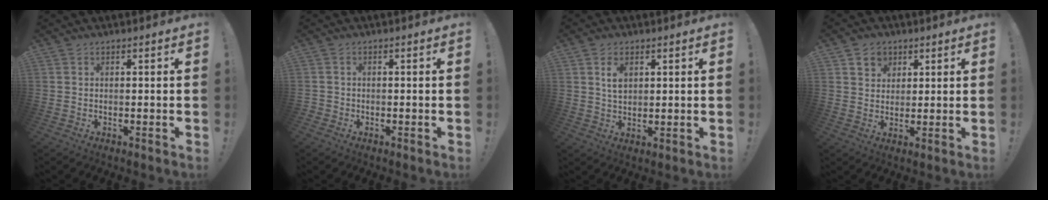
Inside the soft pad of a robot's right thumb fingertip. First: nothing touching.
{"total": 1.3, "force": [-0.7, 1.0, 0.4], "torque": [-0.005, 0.004, -0.013]}
{"total": 5.1, "force": [2.0, 3.3, 3.2], "torque": [-0.046, -0.005, 0.035]}
{"total": 5.7, "force": [3.0, 4.7, 0.9], "torque": [-0.005, -0.018, 0.057]}